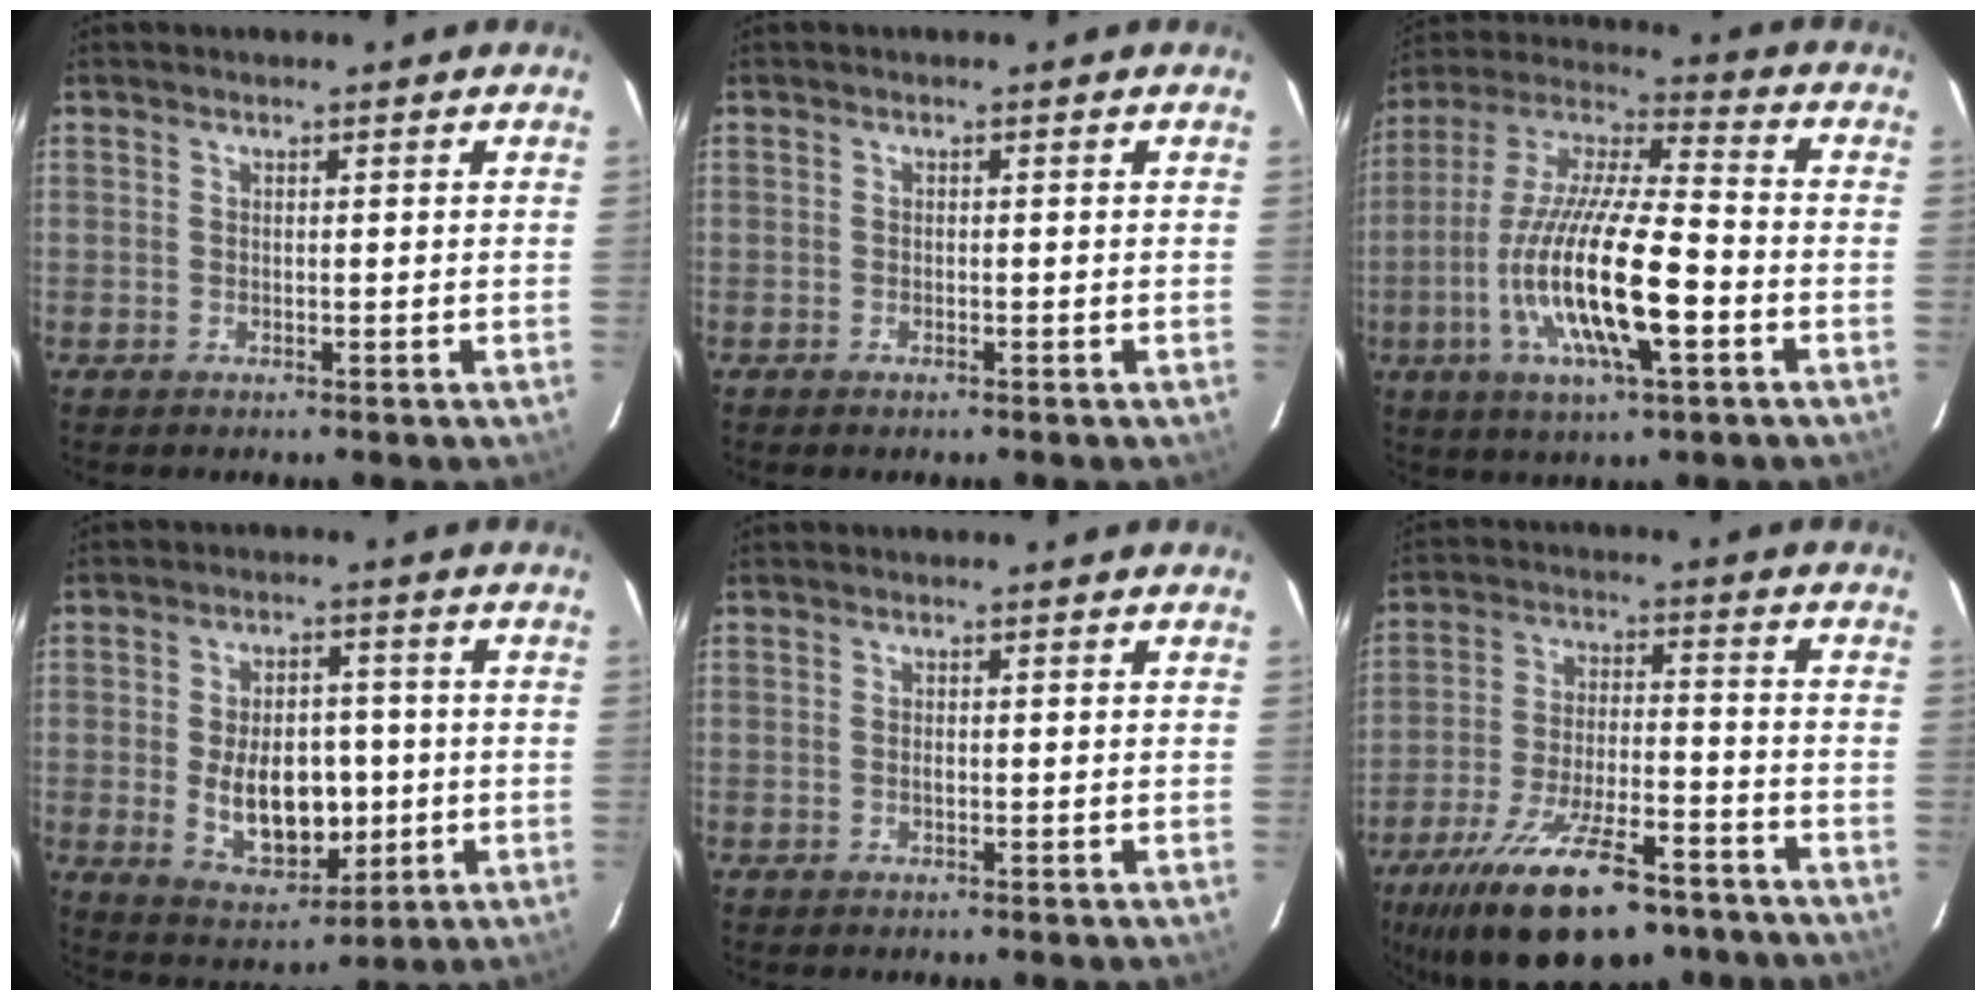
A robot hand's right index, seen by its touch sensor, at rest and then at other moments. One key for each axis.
{"total": 0.7, "fx": -0.6, "fy": 0.3, "fz": 0.1, "tx": -0.004, "ty": -0.003, "tz": -0.011}
{"total": 19.7, "fx": -5.8, "fy": 4.6, "fz": 18.3, "tx": -0.356, "ty": -0.017, "tz": -0.112}
{"total": 12.6, "fx": -1.4, "fy": 7.7, "fz": 9.9, "tx": -0.187, "ty": 0.001, "tz": 0.000}
{"total": 0.6, "fx": -0.1, "fy": 0.3, "fz": 0.5, "tx": -0.008, "ty": 0.003, "tz": 0.000}
{"total": 21.8, "fx": -15.3, "fy": 7.8, "fz": 13.3, "tx": -0.253, "ty": -0.032, "tz": -0.236}